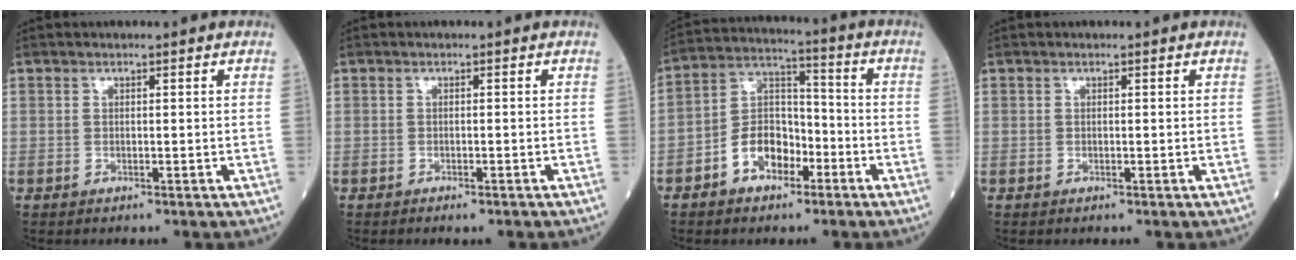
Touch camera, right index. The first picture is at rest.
{"total": 1.4, "force": [-1.2, 0.2, 0.8], "torque": [-0.013, -0.002, -0.013]}
{"total": 8.8, "force": [-4.2, 5.6, 5.4], "torque": [-0.110, 0.028, -0.075]}
{"total": 0.0}